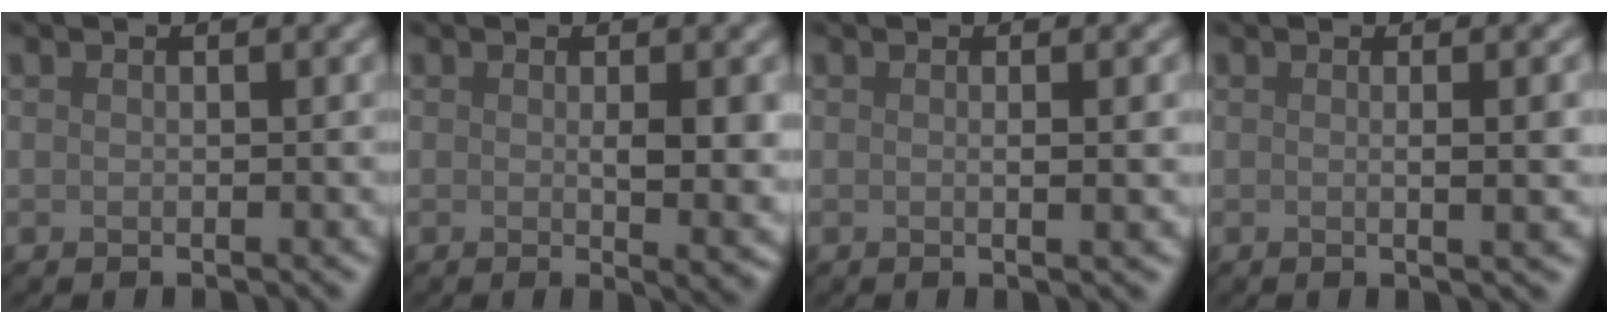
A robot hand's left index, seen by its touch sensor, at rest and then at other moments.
{"total": 3.8, "force": [0.1, 0.7, 3.7], "torque": [-0.052, -0.008, 0.006]}
{"total": 2.3, "force": [0.1, 0.7, 2.2], "torque": [-0.028, 0.002, -0.006]}
{"total": 3.6, "force": [0.1, 1.0, 3.4], "torque": [-0.037, 0.003, -0.004]}